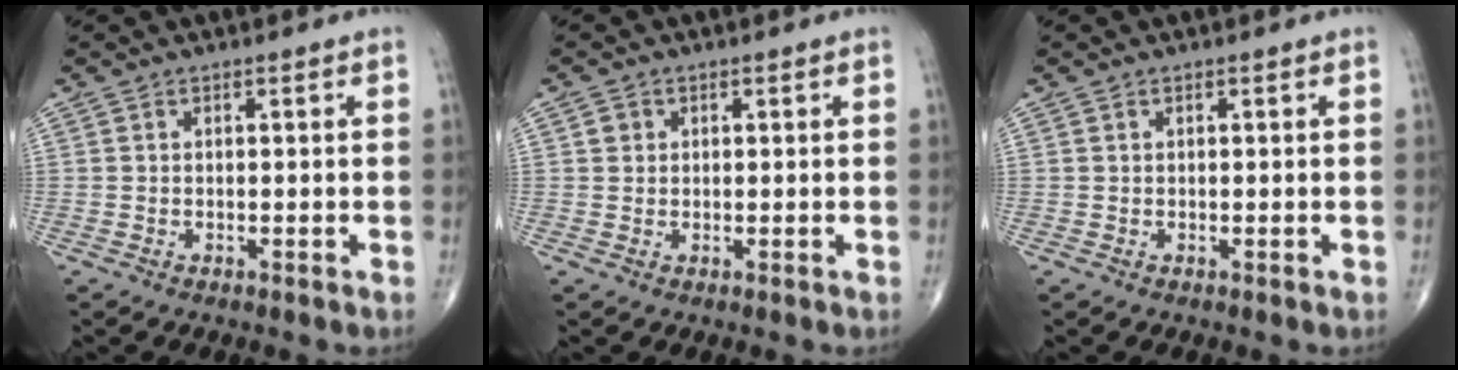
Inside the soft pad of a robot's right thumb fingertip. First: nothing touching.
{"total": 1.4, "force": [0.4, 1.3, 0.4], "torque": [0.000, 0.000, 0.003]}
{"total": 0.0}